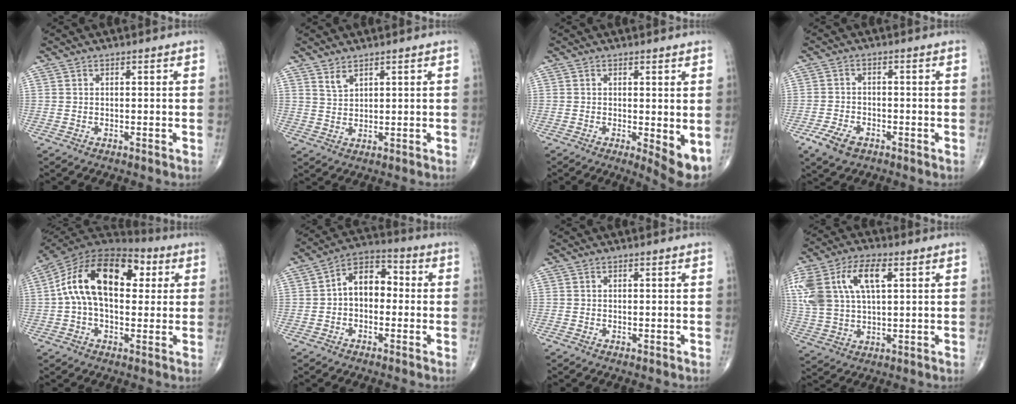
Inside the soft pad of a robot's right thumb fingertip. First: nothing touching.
{"total": 2.3, "force": [1.8, 0.8, 1.1], "torque": [-0.018, -0.014, 0.041]}
{"total": 5.4, "force": [-0.4, 1.5, 5.1], "torque": [-0.072, -0.016, -0.006]}
{"total": 5.2, "force": [-3.1, 2.9, 3.0], "torque": [-0.060, 0.008, -0.056]}
{"total": 19.3, "force": [3.7, 11.3, 15.2], "torque": [-0.243, 0.035, 0.049]}
{"total": 8.9, "force": [-0.2, 6.0, 6.6], "torque": [-0.079, 0.034, -0.019]}
{"total": 0.0}
{"total": 17.0, "force": [5.6, 8.9, 13.4], "torque": [-0.295, 0.016, 0.106]}